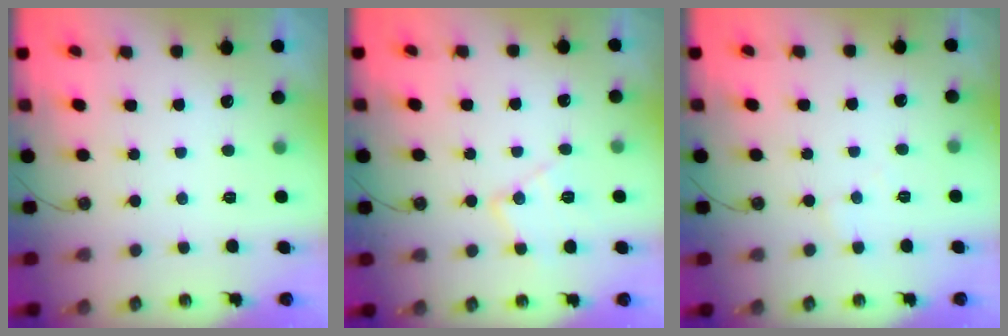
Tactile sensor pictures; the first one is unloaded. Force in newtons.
{"total": 10.4, "press": 10.4, "slide": 0.6}
{"total": 3.4, "press": 3.3, "slide": 0.5}